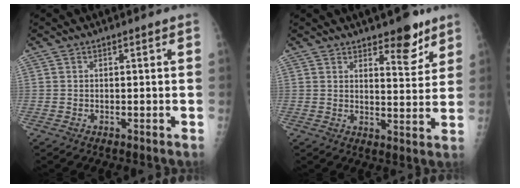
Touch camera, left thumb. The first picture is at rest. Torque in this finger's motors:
{"motor_torque": [0.02, 0.12, -0.17, 0.00, 0.04]}